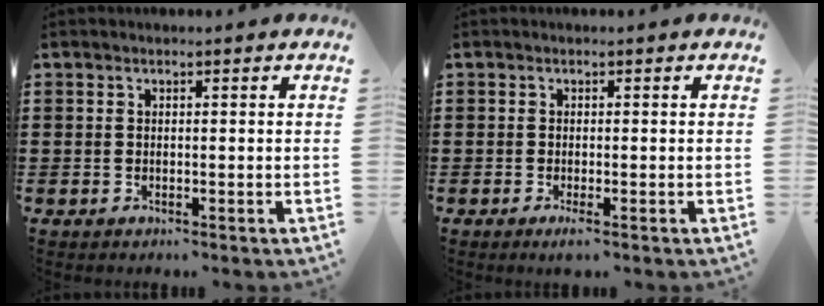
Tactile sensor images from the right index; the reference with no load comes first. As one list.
[{"total": 1.1, "force": [-0.6, 0.0, 0.9], "torque": [-0.023, -0.008, -0.013]}]